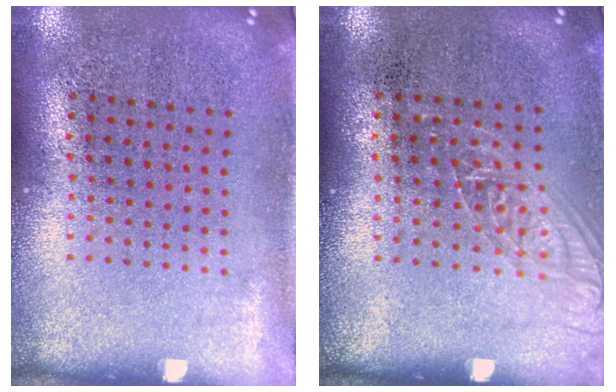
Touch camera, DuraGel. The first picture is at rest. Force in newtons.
{"total": 1.1, "press": 1.1, "slide": 0.4}